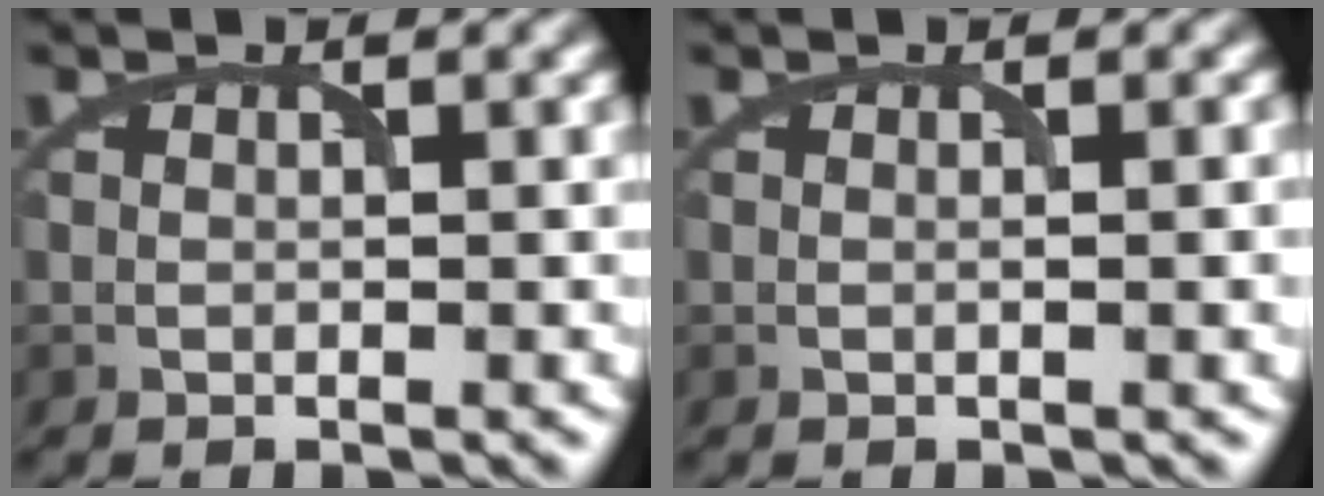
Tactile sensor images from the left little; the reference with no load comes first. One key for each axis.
{"total": 1.5, "fx": 0.1, "fy": 0.6, "fz": 1.4, "tx": -0.009, "ty": 0.001, "tz": -0.003}